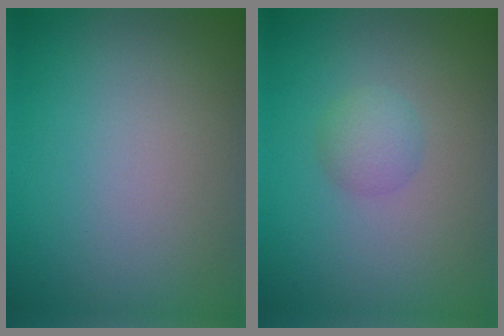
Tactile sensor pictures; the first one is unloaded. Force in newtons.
{"total": 1.8, "press": 1.8, "slide": 0.1}